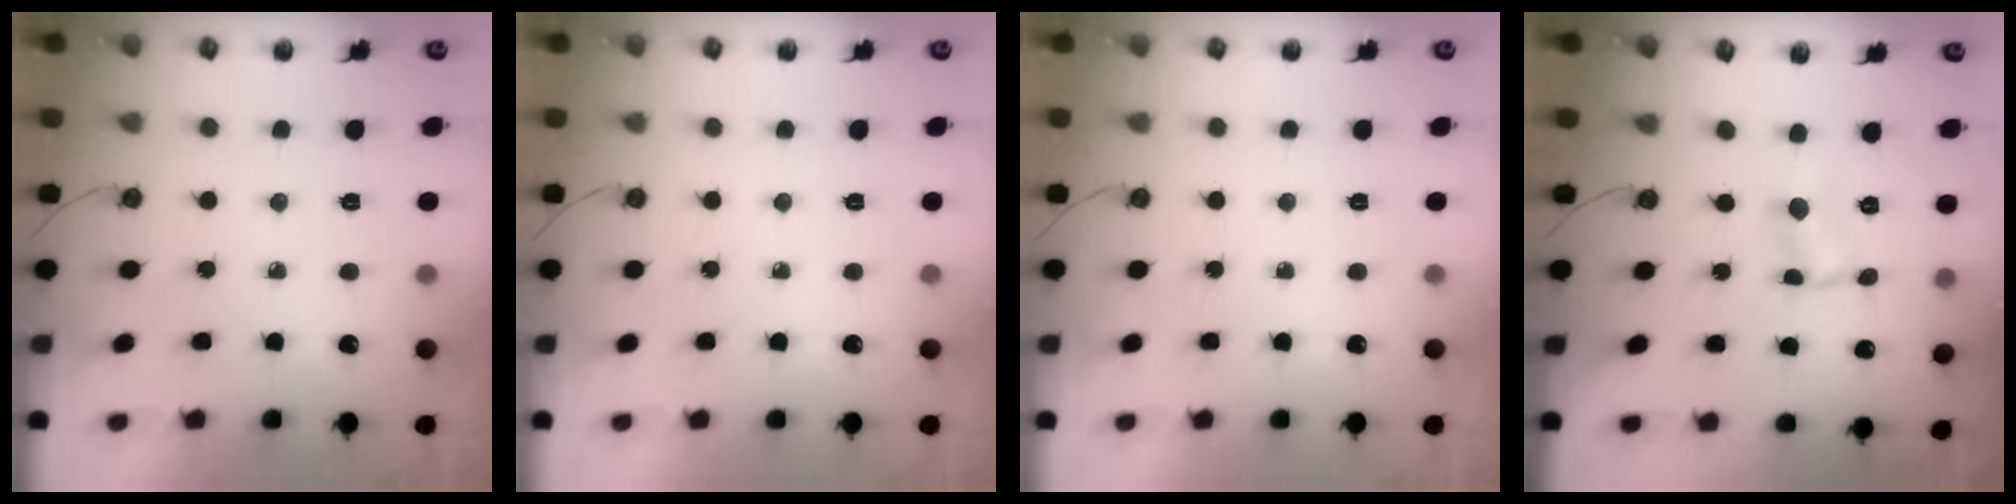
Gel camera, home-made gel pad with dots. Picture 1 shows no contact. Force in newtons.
{"total": 0.0}
{"total": 0.0}
{"total": 1.1, "press": 1.0, "slide": 0.2}